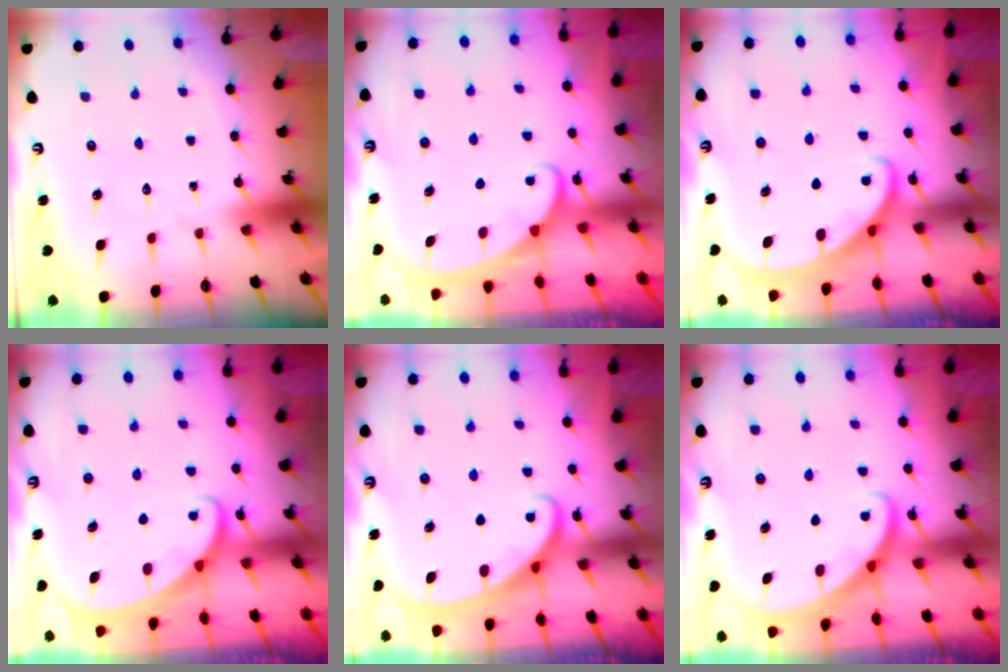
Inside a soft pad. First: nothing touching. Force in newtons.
{"total": 2.5, "press": 2.5, "slide": 0.4}
{"total": 2.4, "press": 2.4, "slide": 0.2}
{"total": 1.7, "press": 1.7, "slide": 0.2}
{"total": 2.4, "press": 2.4, "slide": 0.4}
{"total": 2.7, "press": 2.7, "slide": 0.2}